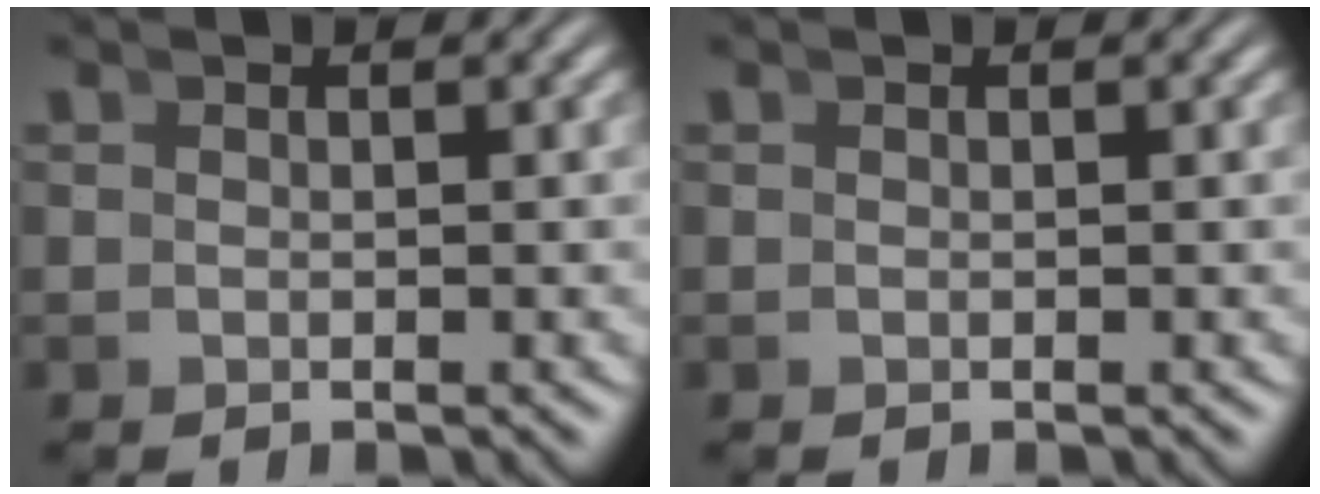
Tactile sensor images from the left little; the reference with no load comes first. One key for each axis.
{"total": 0.0}